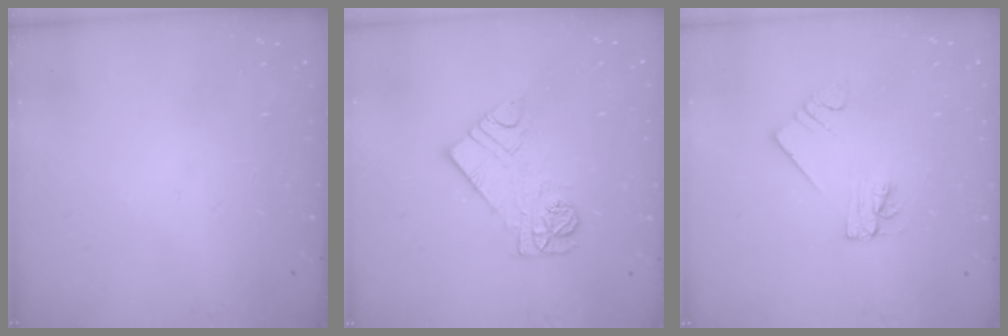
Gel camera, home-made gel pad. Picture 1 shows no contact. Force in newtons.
{"total": 10.7, "press": 10.7, "slide": 0.6}
{"total": 2.2, "press": 2.2, "slide": 0.1}